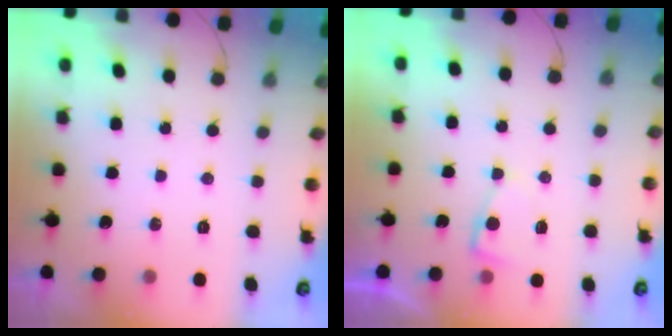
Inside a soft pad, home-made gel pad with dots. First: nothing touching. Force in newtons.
{"total": 2.9, "press": 2.9, "slide": 0.3}